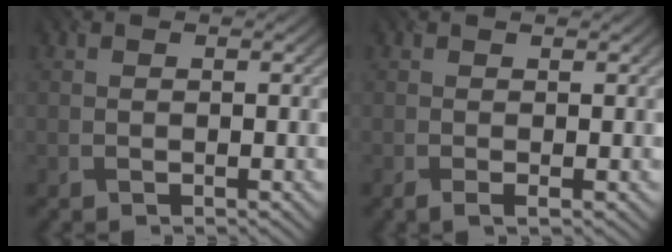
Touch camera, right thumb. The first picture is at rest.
{"total": 1.2, "force": [-0.2, 0.2, 1.2], "torque": [-0.024, -0.004, -0.006]}